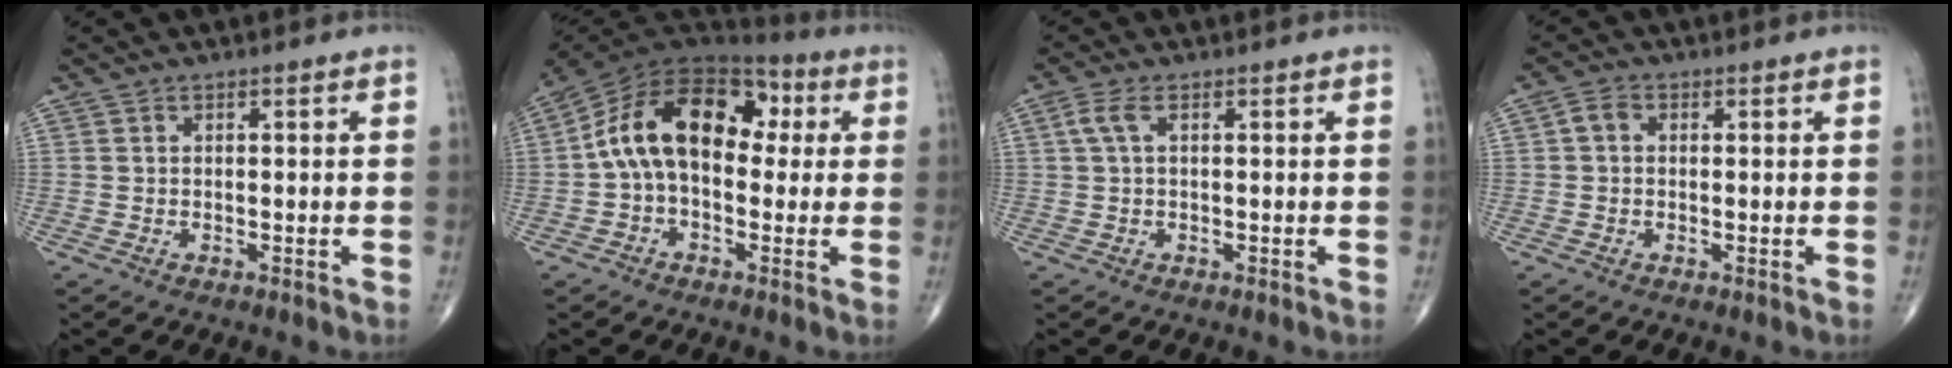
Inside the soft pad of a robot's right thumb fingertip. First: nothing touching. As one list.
[{"total": 17.4, "force": [1.9, 11.0, 13.3], "torque": [-0.198, 0.049, 0.019]}, {"total": 2.7, "force": [0.7, 1.0, 2.4], "torque": [-0.066, 0.013, 0.018]}, {"total": 2.3, "force": [0.2, 1.8, 1.5], "torque": [-0.022, 0.007, 0.000]}]